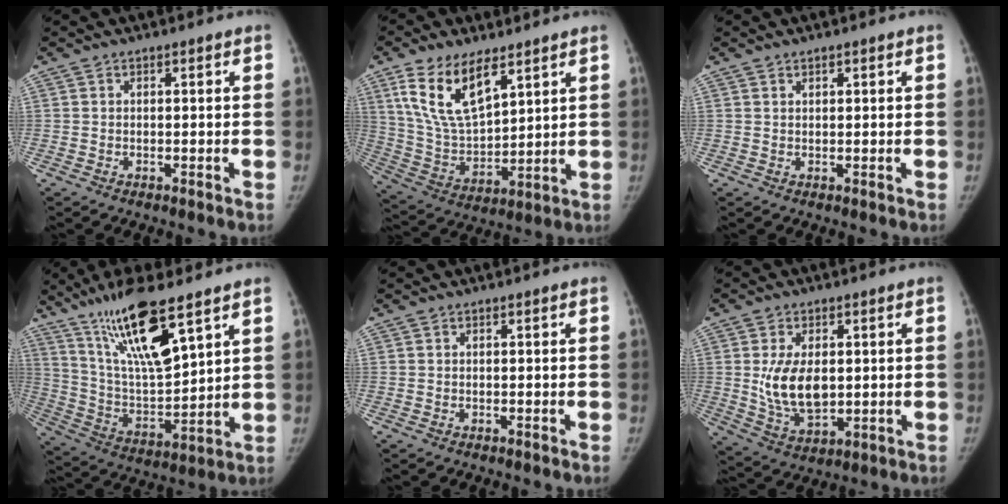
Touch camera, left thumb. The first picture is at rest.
{"total": 15.4, "force": [8.5, 7.1, 10.7], "torque": [-0.182, -0.033, 0.175]}
{"total": 0.7, "force": [0.6, 0.4, 0.3], "torque": [-0.002, -0.003, 0.009]}
{"total": 17.9, "force": [11.3, 4.1, 13.3], "torque": [-0.230, -0.054, 0.223]}
{"total": 0.0}
{"total": 10.9, "force": [1.0, 6.6, 8.6], "torque": [-0.141, -0.015, 0.035]}